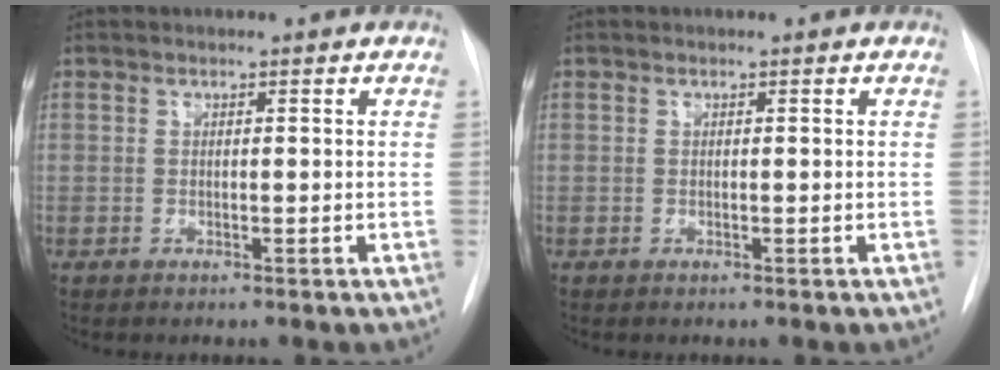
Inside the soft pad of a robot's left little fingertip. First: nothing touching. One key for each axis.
{"total": 0.0}